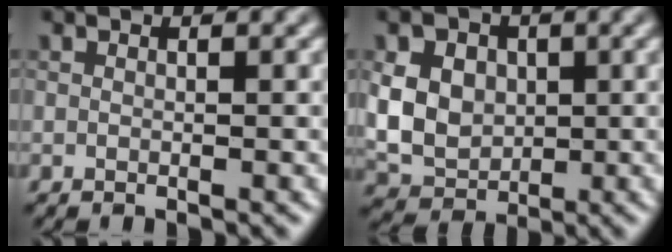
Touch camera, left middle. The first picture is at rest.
{"total": 7.5, "force": [1.4, 5.9, 4.5], "torque": [-0.082, 0.020, 0.014]}